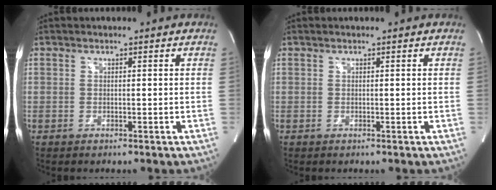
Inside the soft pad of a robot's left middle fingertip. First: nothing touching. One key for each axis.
{"total": 0.0}